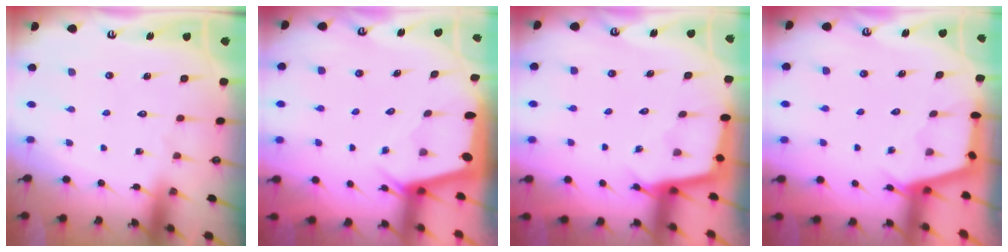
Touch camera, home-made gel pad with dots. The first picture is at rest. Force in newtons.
{"total": 2.1, "press": 2.1, "slide": 0.3}
{"total": 2.3, "press": 2.3, "slide": 0.2}
{"total": 2.8, "press": 2.8, "slide": 0.3}